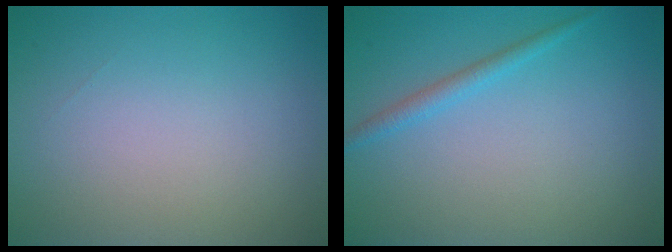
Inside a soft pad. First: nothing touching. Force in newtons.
{"total": 1.4, "press": 1.4, "slide": 0.1}